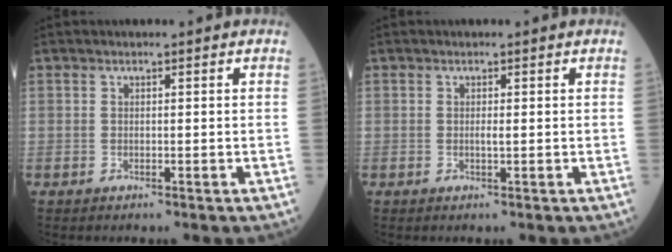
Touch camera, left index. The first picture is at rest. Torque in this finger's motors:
{"motor_torque": [0.10, 0.04, 0.00, 0.00]}